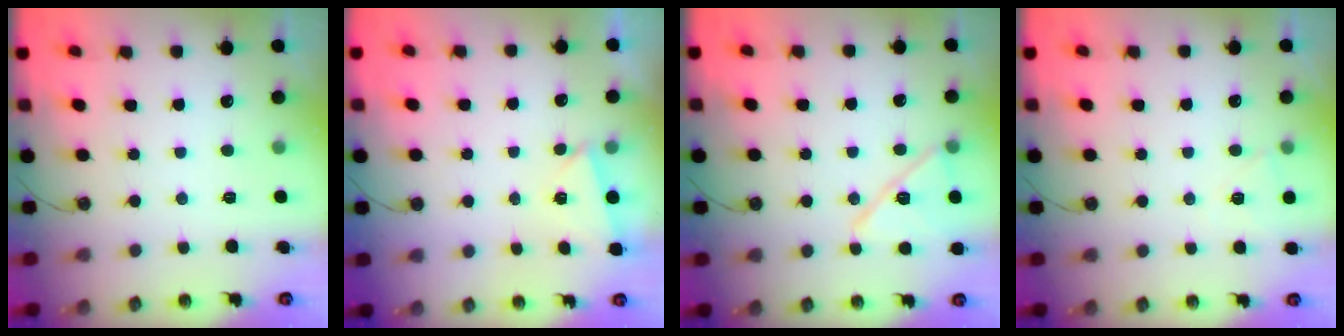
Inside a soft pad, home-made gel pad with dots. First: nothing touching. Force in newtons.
{"total": 2.4, "press": 1.8, "slide": 1.7}
{"total": 12.6, "press": 12.4, "slide": 2.3}
{"total": 5.9, "press": 5.9, "slide": 0.3}